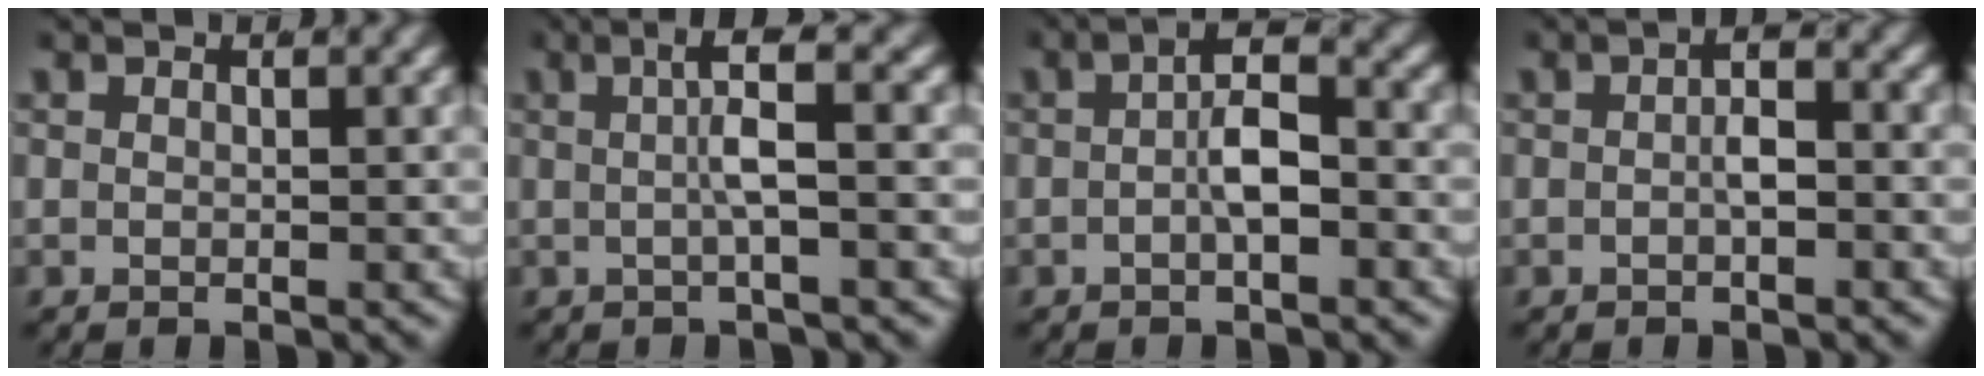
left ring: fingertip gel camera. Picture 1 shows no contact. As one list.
[{"total": 3.4, "force": [0.5, -0.4, 3.3], "torque": [-0.053, 0.011, 0.006]}, {"total": 3.1, "force": [-0.8, 0.6, 2.9], "torque": [-0.040, 0.004, -0.016]}, {"total": 1.8, "force": [-0.6, 0.5, 1.7], "torque": [-0.021, -0.002, -0.010]}]